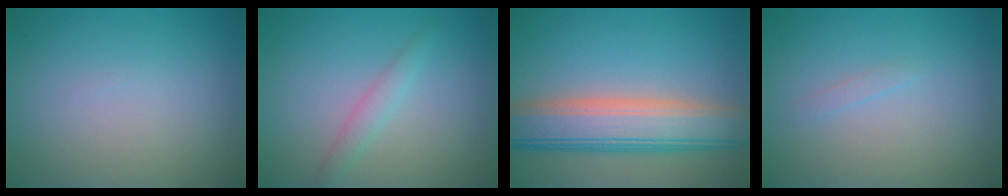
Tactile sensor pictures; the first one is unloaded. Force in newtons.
{"total": 1.5, "press": 1.5, "slide": 0.0}
{"total": 8.0, "press": 7.9, "slide": 0.5}
{"total": 0.6, "press": 0.6, "slide": 0.0}